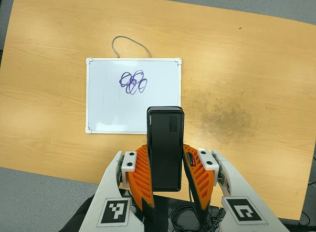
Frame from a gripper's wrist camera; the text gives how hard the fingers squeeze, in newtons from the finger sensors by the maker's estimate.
{"total": 4.5, "left": 3.0, "right": 6.0}